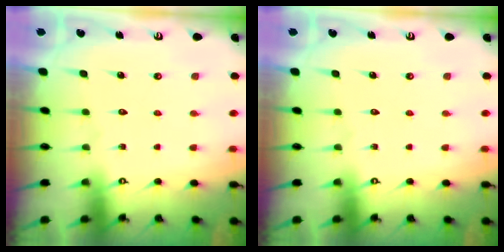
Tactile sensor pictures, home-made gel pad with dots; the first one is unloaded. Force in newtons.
{"total": 0.0}